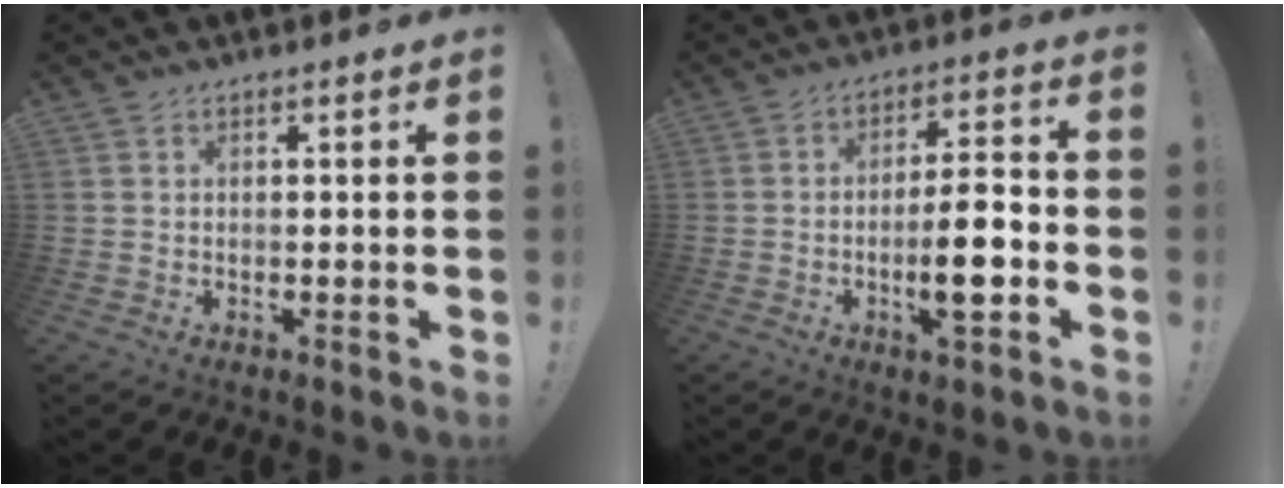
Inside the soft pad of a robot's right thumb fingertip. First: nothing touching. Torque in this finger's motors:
{"motor_torque": [2.52, 2.49, 2.46, -0.30, 0.96]}